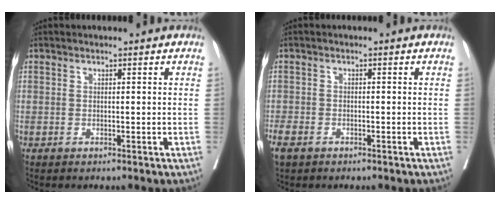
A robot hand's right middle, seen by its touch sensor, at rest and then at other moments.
{"total": 3.4, "force": [-2.4, 1.8, 1.7], "torque": [-0.041, -0.006, -0.037]}